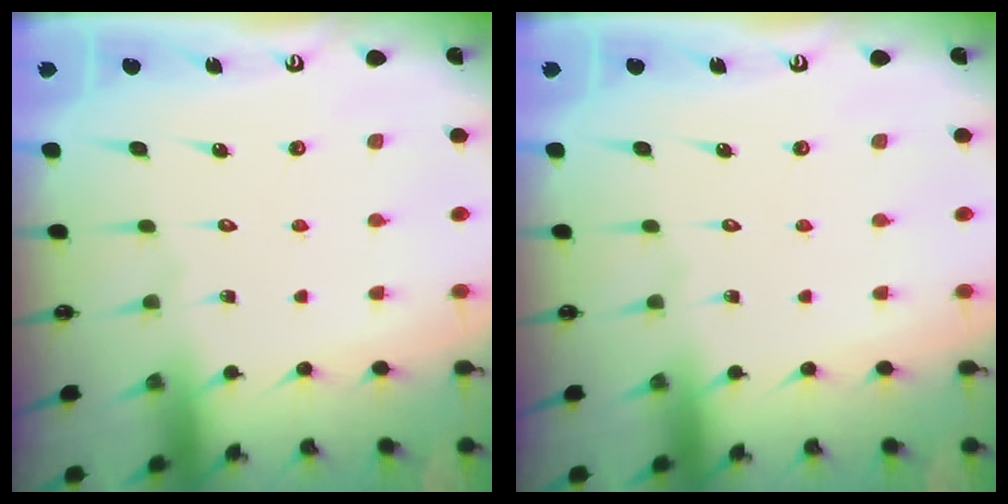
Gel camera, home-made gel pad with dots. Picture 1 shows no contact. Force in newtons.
{"total": 0.0}